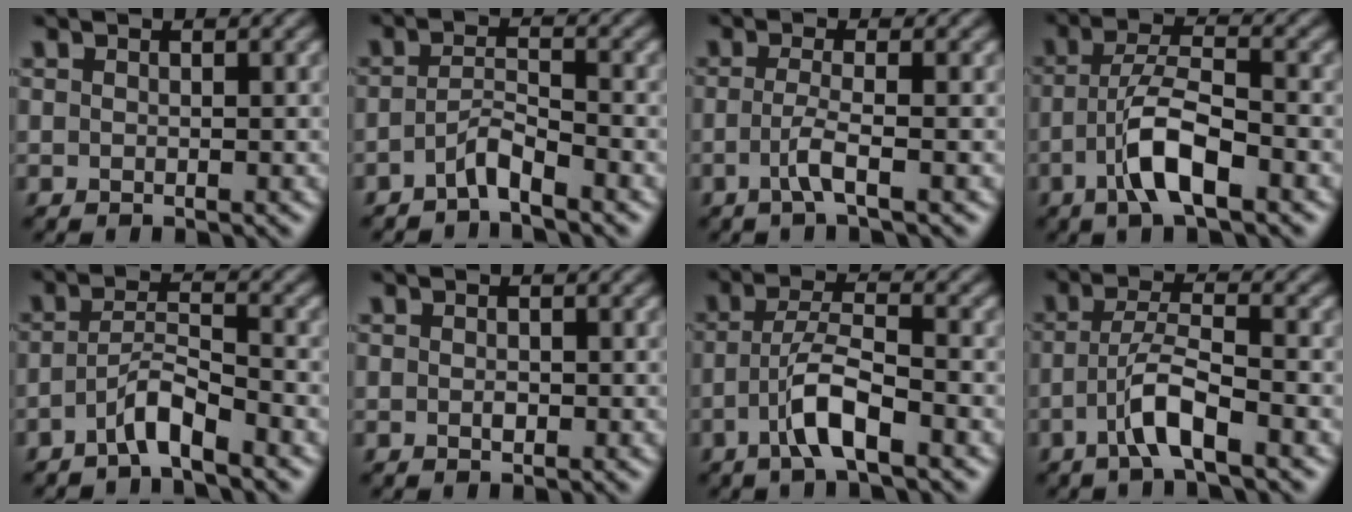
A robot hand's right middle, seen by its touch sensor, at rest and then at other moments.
{"total": 2.1, "force": [-1.7, 0.1, 1.2], "torque": [-0.027, 0.011, -0.035]}
{"total": 2.1, "force": [-0.9, 0.1, 1.9], "torque": [-0.044, 0.003, -0.022]}
{"total": 5.6, "force": [-2.5, 1.5, 4.7], "torque": [-0.095, 0.009, -0.049]}
{"total": 2.9, "force": [-2.1, 0.3, 2.0], "torque": [-0.039, 0.013, -0.043]}
{"total": 0.6, "force": [-0.1, 0.4, 0.4], "torque": [-0.009, -0.001, -0.002]}
{"total": 4.5, "force": [-2.3, 0.9, 3.8], "torque": [-0.077, 0.011, -0.046]}
{"total": 4.0, "force": [-2.2, 0.5, 3.4], "torque": [-0.068, 0.014, -0.046]}